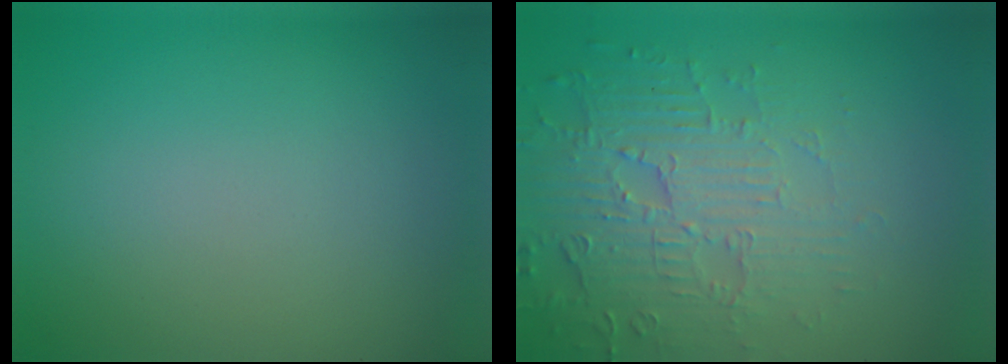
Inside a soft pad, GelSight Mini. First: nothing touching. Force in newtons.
{"total": 4.1, "press": 4.1, "slide": 0.5}